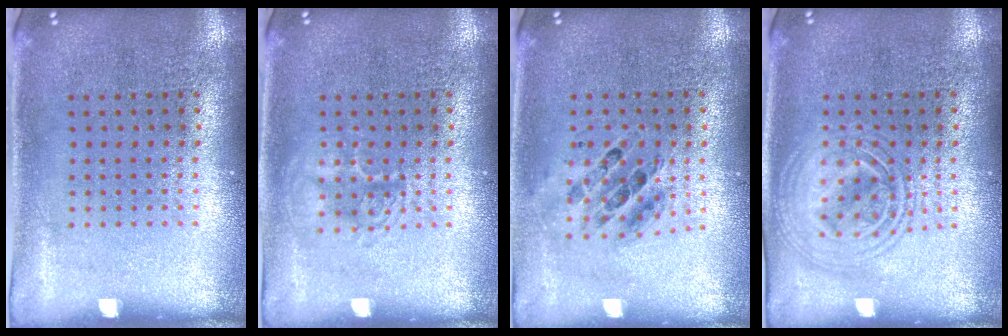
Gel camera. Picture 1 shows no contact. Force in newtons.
{"total": 1.8, "press": 1.7, "slide": 0.2}
{"total": 0.7, "press": 0.7, "slide": 0.1}
{"total": 2.9, "press": 2.9, "slide": 0.4}